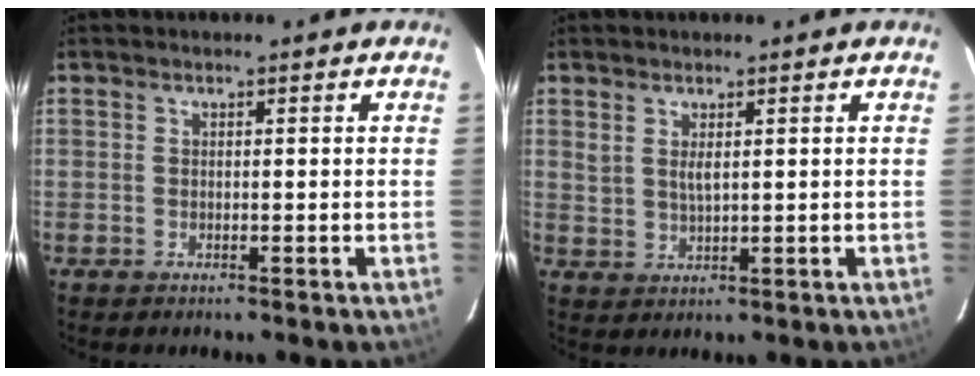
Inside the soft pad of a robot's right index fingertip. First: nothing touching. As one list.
[{"total": 2.6, "force": [1.1, 1.1, 2.0], "torque": [-0.035, 0.000, 0.024]}]